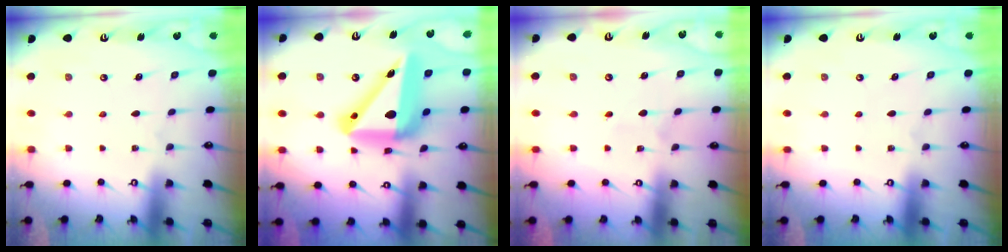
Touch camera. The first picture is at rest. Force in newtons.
{"total": 20.8, "press": 20.6, "slide": 2.8}
{"total": 2.7, "press": 2.7, "slide": 0.2}
{"total": 0.0}